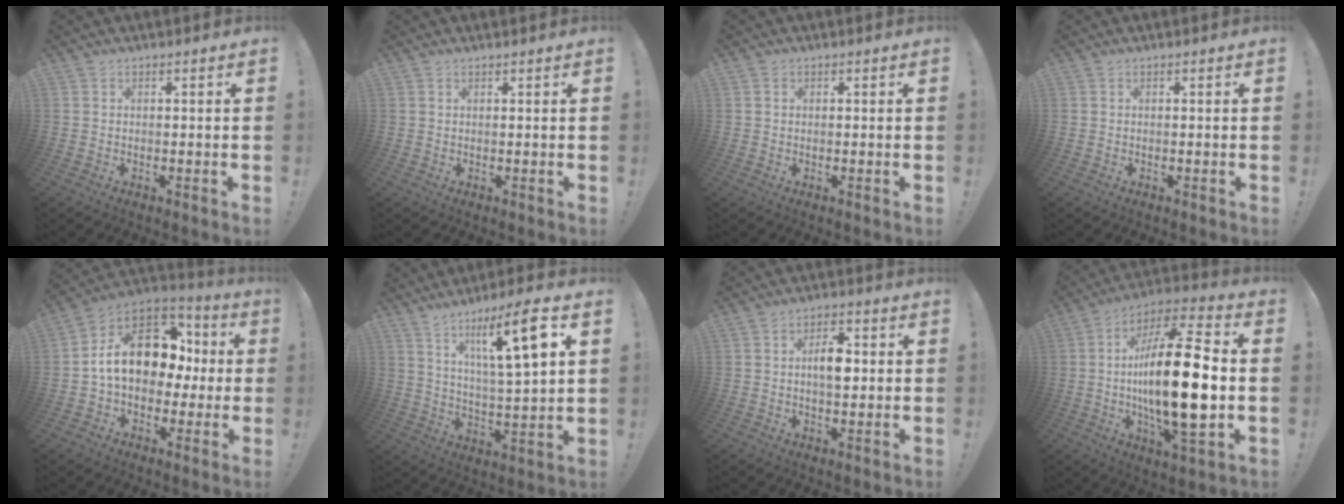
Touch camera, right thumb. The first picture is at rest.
{"total": 0.8, "force": [0.6, 0.5, -0.2], "torque": [0.012, -0.005, 0.010]}
{"total": 0.9, "force": [0.2, 0.8, 0.1], "torque": [-0.002, 0.002, 0.005]}
{"total": 0.0}
{"total": 18.9, "force": [2.8, 13.3, 13.1], "torque": [-0.193, 0.000, 0.065]}
{"total": 14.6, "force": [7.4, 1.7, 12.5], "torque": [-0.203, -0.035, 0.104]}
{"total": 6.9, "force": [0.1, 3.5, 5.9], "torque": [-0.093, 0.007, -0.005]}
{"total": 25.2, "force": [-1.5, 7.9, 23.8], "torque": [-0.427, -0.005, -0.035]}